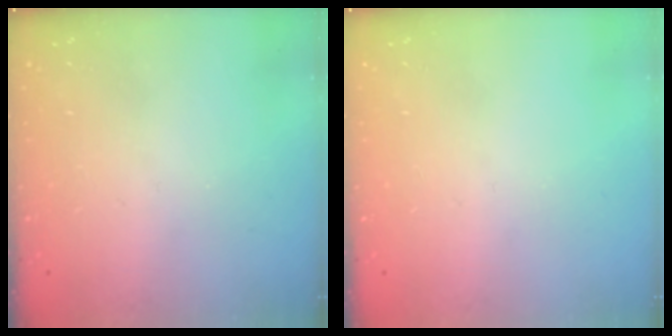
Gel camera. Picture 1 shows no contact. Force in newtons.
{"total": 0.0}